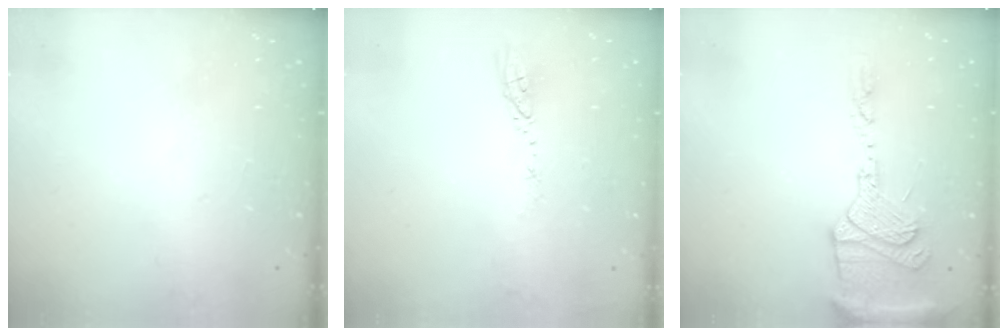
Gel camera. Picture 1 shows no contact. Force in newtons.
{"total": 3.7, "press": 3.6, "slide": 0.3}
{"total": 14.7, "press": 14.6, "slide": 1.8}